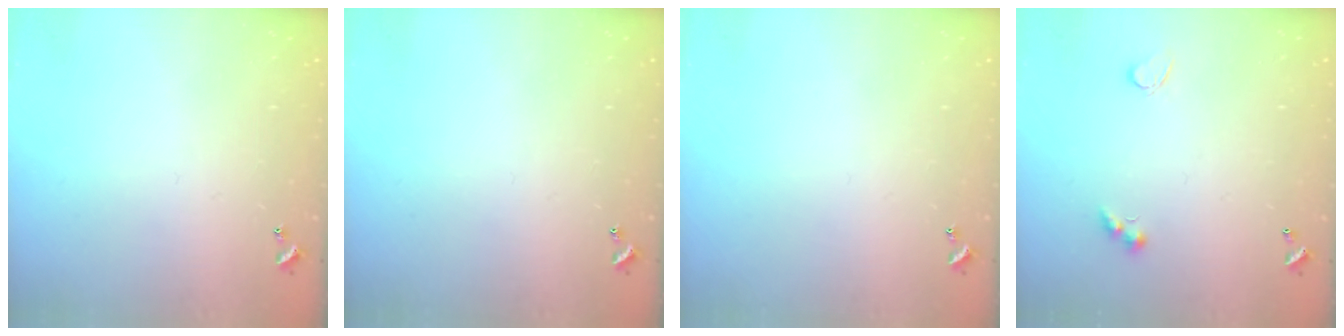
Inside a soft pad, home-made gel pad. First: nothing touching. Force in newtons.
{"total": 0.0}
{"total": 0.0}
{"total": 2.8, "press": 2.7, "slide": 0.7}